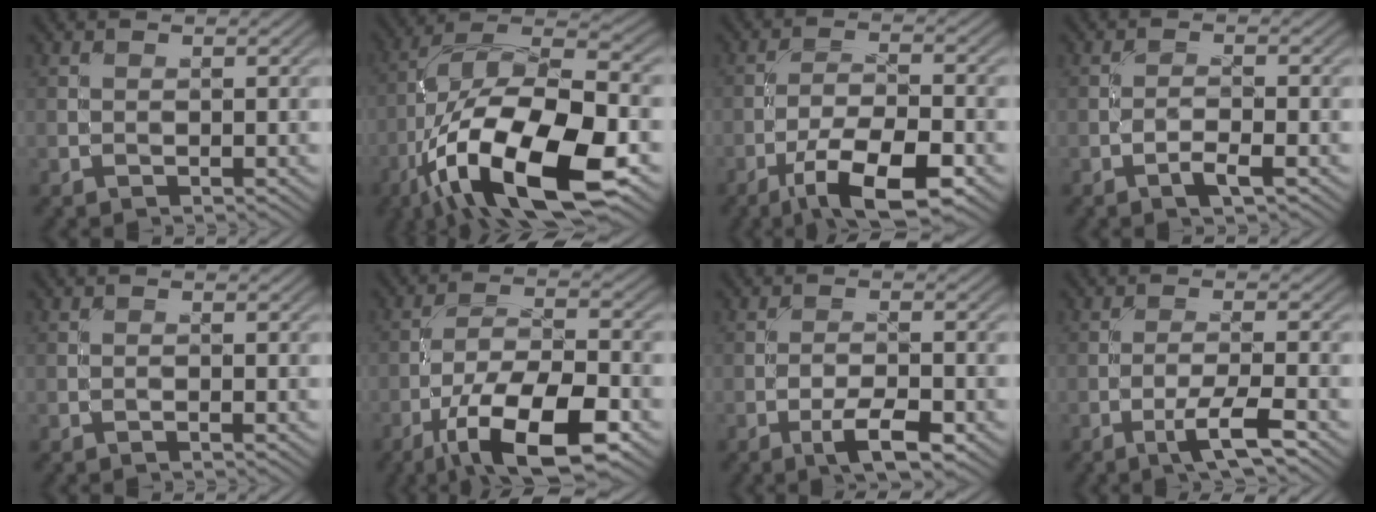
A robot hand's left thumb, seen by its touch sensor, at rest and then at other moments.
{"total": 18.5, "force": [-7.7, 7.3, 15.2], "torque": [-0.294, -0.010, -0.139]}
{"total": 10.2, "force": [-5.9, 3.1, 7.7], "torque": [-0.135, -0.001, -0.107]}
{"total": 2.1, "force": [-1.3, 0.3, 1.7], "torque": [-0.038, 0.004, -0.029]}
{"total": 0.0}
{"total": 12.9, "force": [-7.1, 4.2, 9.8], "torque": [-0.179, -0.004, -0.134]}
{"total": 4.7, "force": [-2.6, 1.3, 3.8], "torque": [-0.069, 0.003, -0.044]}
{"total": 4.8, "force": [-2.8, 0.6, 3.9], "torque": [-0.068, 0.008, -0.053]}